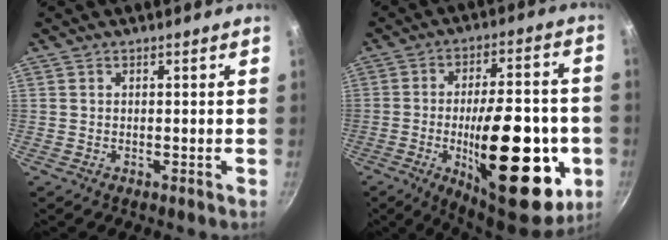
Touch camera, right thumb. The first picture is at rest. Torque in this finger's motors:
{"motor_torque": [1.10, 0.92, 2.15, -0.66, 0.63]}